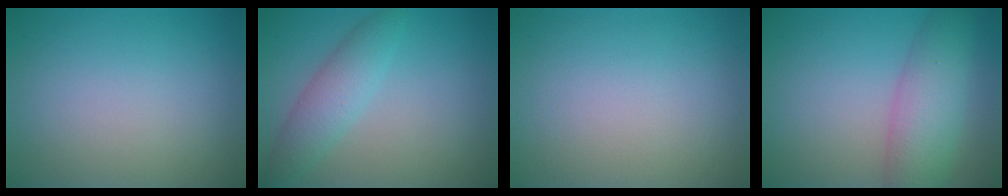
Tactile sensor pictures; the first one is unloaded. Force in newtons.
{"total": 3.3, "press": 3.3, "slide": 0.1}
{"total": 0.0}
{"total": 5.6, "press": 5.6, "slide": 0.2}